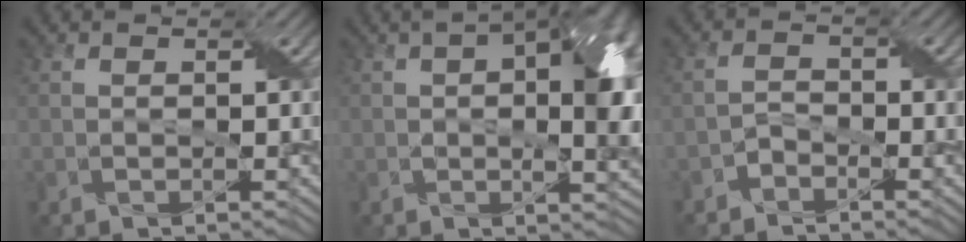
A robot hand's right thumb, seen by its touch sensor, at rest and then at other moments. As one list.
[{"total": 11.9, "force": [1.7, 6.0, 10.2], "torque": [-0.135, -0.001, 0.033]}, {"total": 2.0, "force": [-1.7, 0.8, 0.6], "torque": [-0.016, 0.009, -0.039]}]